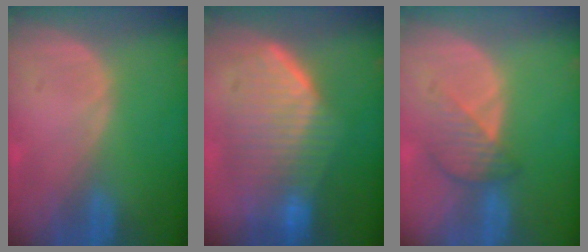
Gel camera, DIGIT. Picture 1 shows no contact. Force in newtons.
{"total": 9.3, "press": 9.0, "slide": 2.5}
{"total": 4.2, "press": 3.8, "slide": 1.8}